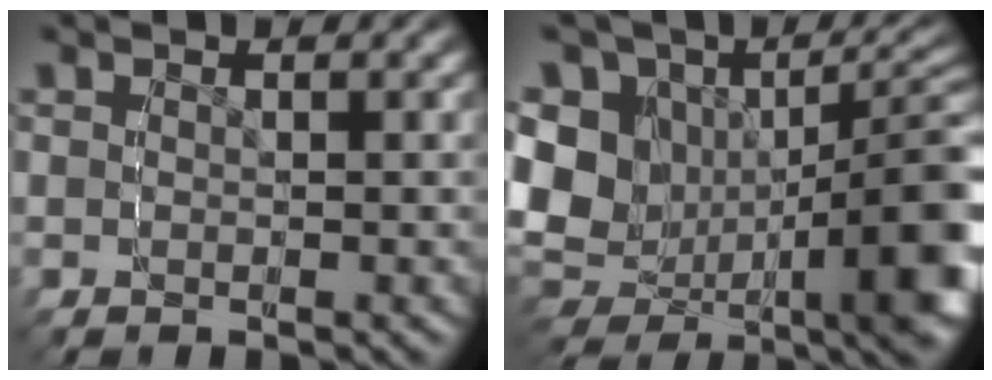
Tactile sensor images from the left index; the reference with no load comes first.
{"total": 14.8, "force": [-0.5, 11.3, 9.6], "torque": [-0.184, -0.014, -0.011]}